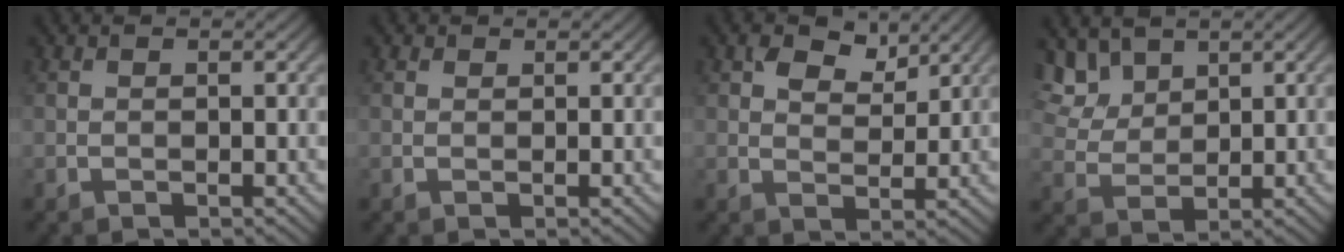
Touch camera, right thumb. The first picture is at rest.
{"total": 0.6, "force": [0.5, 0.3, 0.1], "torque": [0.001, 0.002, 0.010]}
{"total": 4.6, "force": [2.9, 2.6, 2.5], "torque": [-0.047, -0.003, 0.052]}
{"total": 5.5, "force": [3.8, 3.1, 2.5], "torque": [-0.074, -0.007, 0.084]}